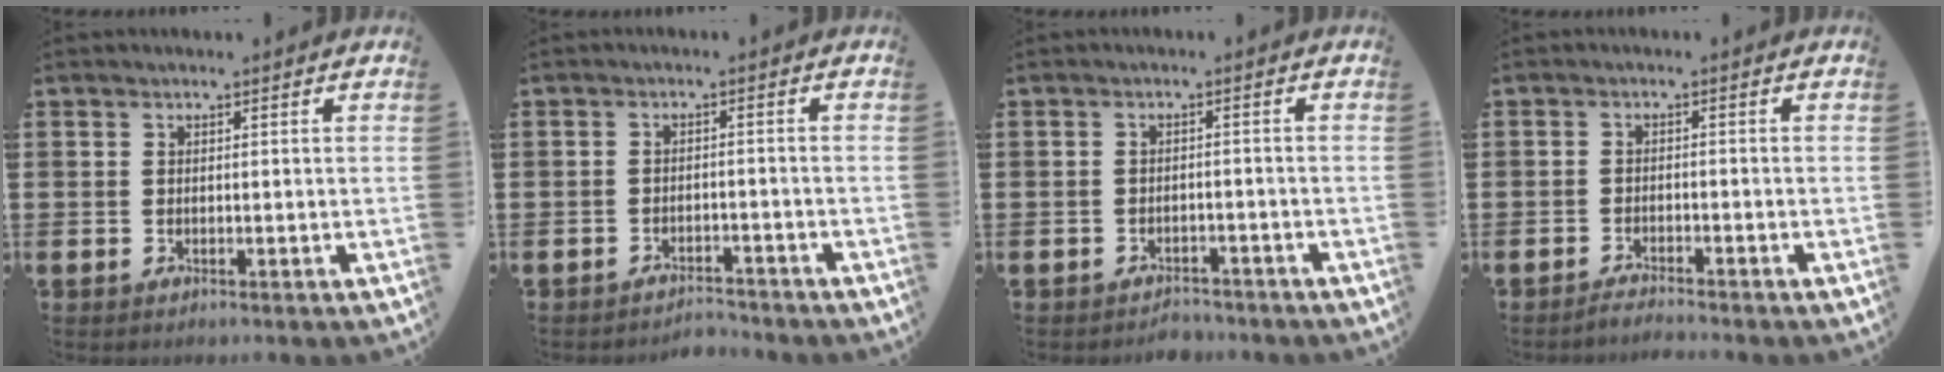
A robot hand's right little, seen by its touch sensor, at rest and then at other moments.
{"total": 2.2, "force": [-2.2, 0.1, -0.1], "torque": [-0.006, 0.003, -0.049]}
{"total": 1.9, "force": [-1.8, 0.3, -0.1], "torque": [-0.004, 0.005, -0.041]}
{"total": 1.6, "force": [-1.6, -0.2, 0.2], "torque": [-0.004, 0.003, -0.032]}